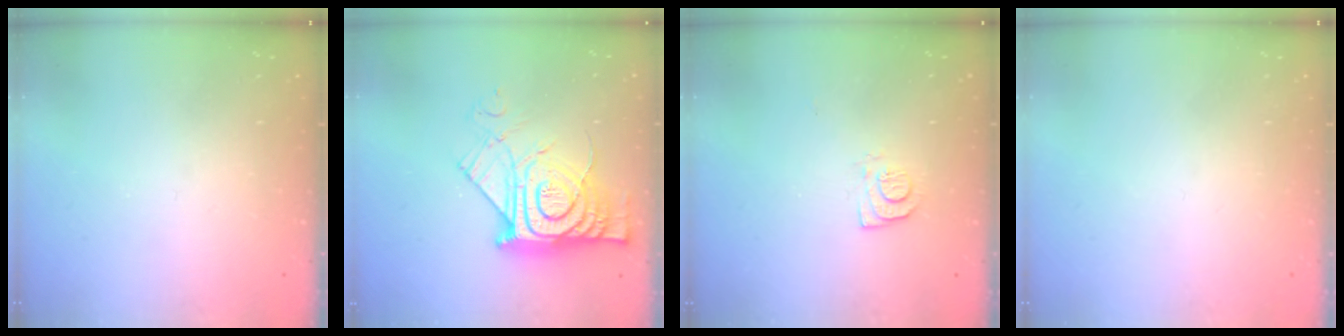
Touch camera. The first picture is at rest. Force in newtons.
{"total": 15.8, "press": 15.8, "slide": 1.2}
{"total": 6.8, "press": 6.7, "slide": 0.7}
{"total": 1.8, "press": 1.7, "slide": 0.1}